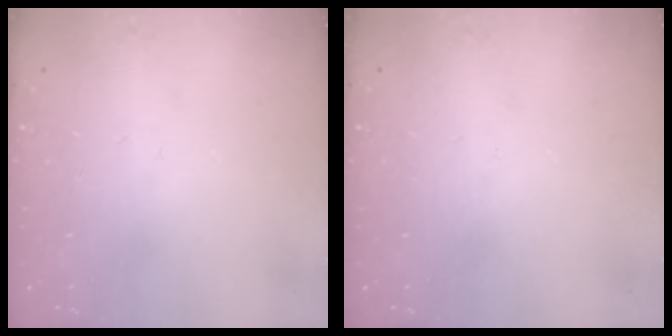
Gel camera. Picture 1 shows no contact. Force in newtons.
{"total": 0.0}